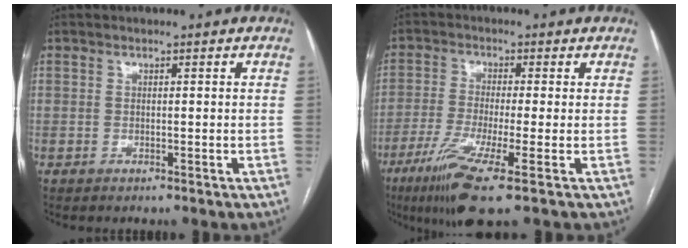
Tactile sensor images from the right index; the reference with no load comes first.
{"total": 10.1, "force": [-4.9, 0.0, 8.8], "torque": [-0.172, -0.032, -0.089]}